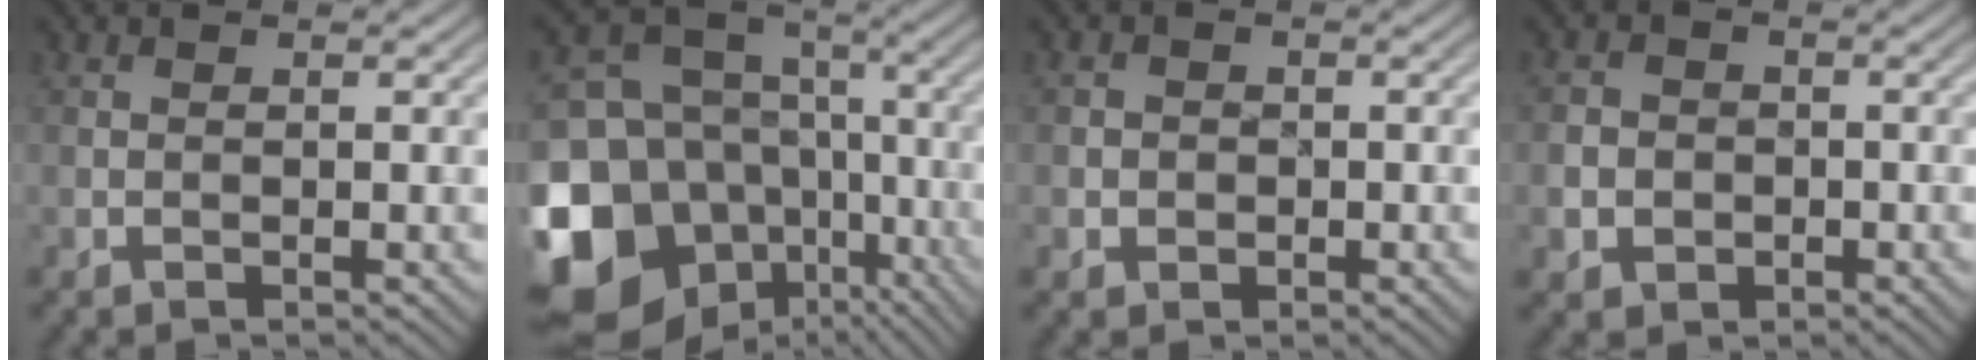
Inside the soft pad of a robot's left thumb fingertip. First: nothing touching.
{"total": 20.4, "force": [-7.9, 16.3, 9.3], "torque": [-0.237, -0.049, -0.117]}
{"total": 1.9, "force": [-0.3, 1.8, 0.6], "torque": [-0.001, -0.002, -0.009]}
{"total": 3.6, "force": [-1.0, 3.3, 1.2], "torque": [-0.023, -0.003, -0.028]}